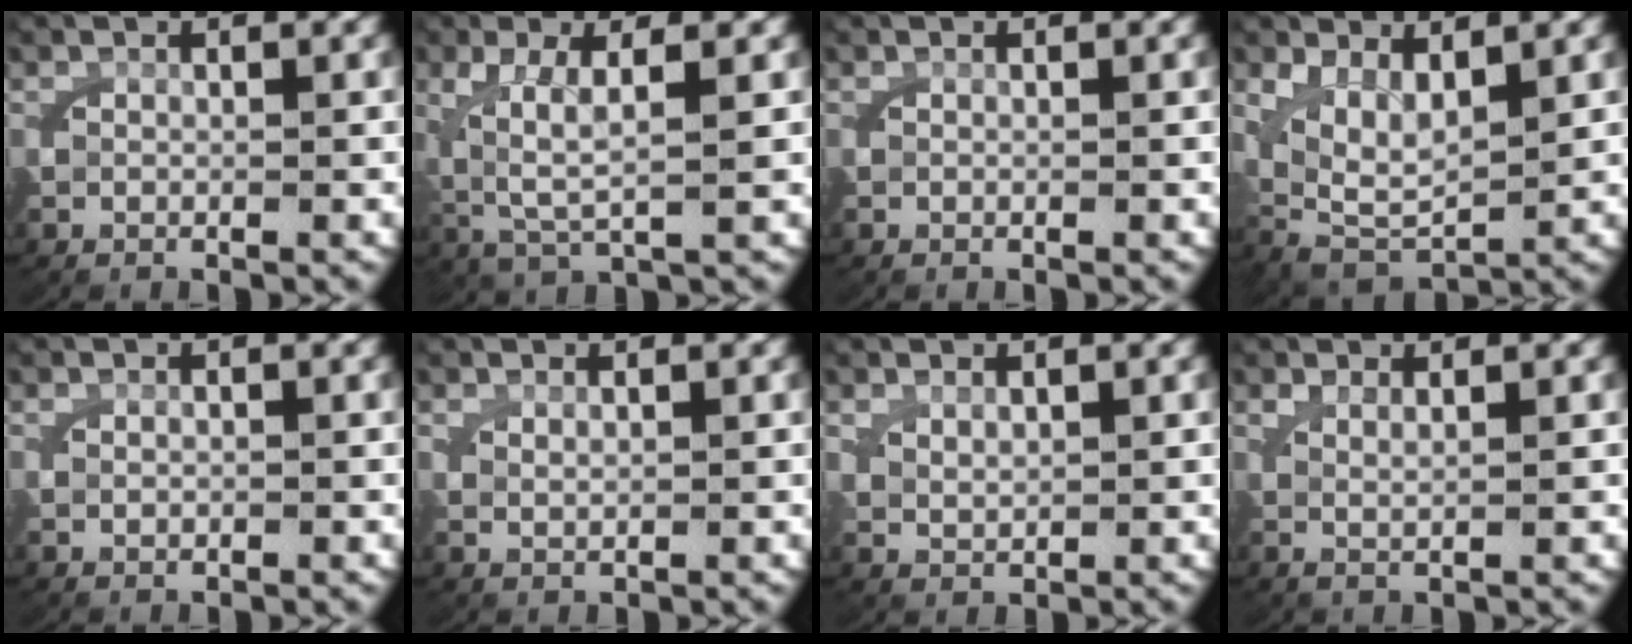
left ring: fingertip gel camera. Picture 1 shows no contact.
{"total": 4.5, "force": [0.7, 2.0, 4.0], "torque": [-0.092, -0.013, 0.027]}
{"total": 0.0}
{"total": 7.4, "force": [1.0, 5.8, 4.5], "torque": [-0.132, -0.038, 0.027]}
{"total": 0.5, "force": [0.1, 0.3, 0.4], "torque": [-0.012, -0.005, 0.006]}
{"total": 0.9, "force": [0.7, -0.2, 0.4], "torque": [-0.006, -0.003, 0.020]}
{"total": 1.1, "force": [0.8, 0.2, 0.6], "torque": [-0.013, -0.005, 0.027]}
{"total": 1.4, "force": [1.0, -0.3, 1.0], "torque": [-0.019, -0.008, 0.025]}